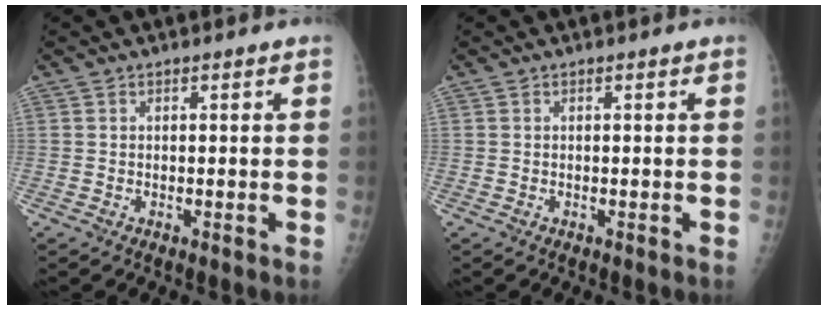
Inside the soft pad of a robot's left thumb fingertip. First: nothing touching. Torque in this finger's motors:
{"motor_torque": [0.00, 0.00, -0.01, -0.01, 0.00]}